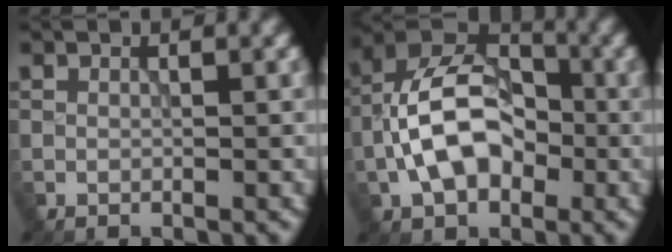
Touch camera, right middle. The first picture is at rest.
{"total": 8.8, "force": [-1.9, 5.5, 6.6], "torque": [-0.124, 0.019, -0.040]}